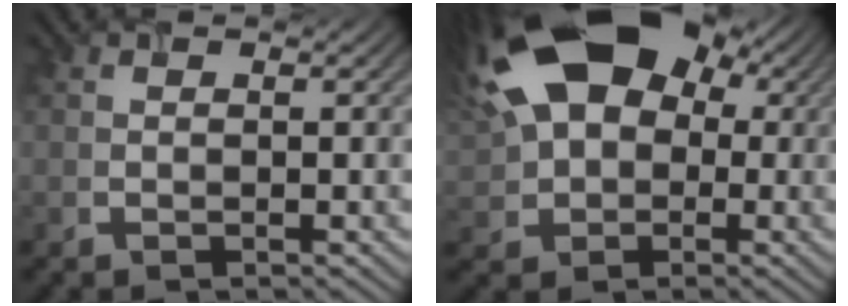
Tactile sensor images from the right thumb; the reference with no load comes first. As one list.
[{"total": 20.5, "force": [6.0, 14.2, 13.6], "torque": [-0.282, 0.055, 0.096]}]